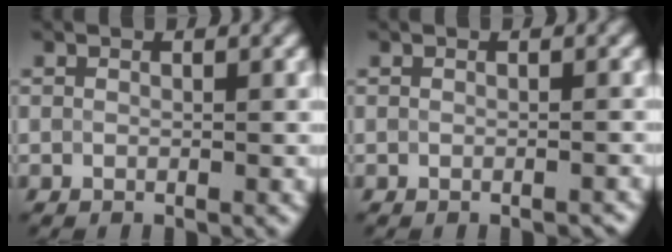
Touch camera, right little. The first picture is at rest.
{"total": 0.8, "force": [-0.7, 0.1, 0.3], "torque": [-0.004, 0.000, -0.011]}